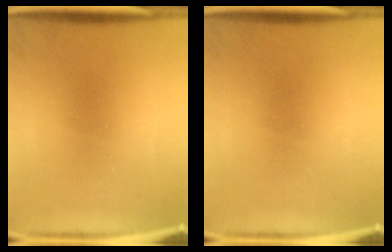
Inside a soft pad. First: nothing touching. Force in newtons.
{"total": 0.0}